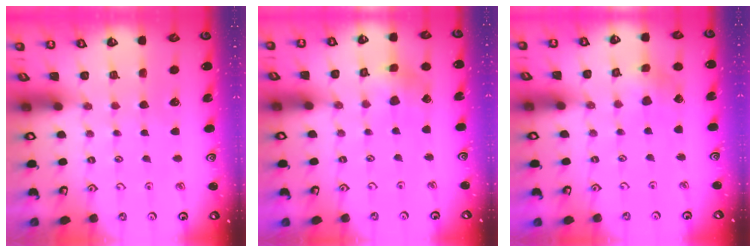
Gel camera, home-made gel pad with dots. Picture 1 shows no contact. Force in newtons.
{"total": 3.2, "press": 3.2, "slide": 0.3}
{"total": 3.0, "press": 3.0, "slide": 0.4}